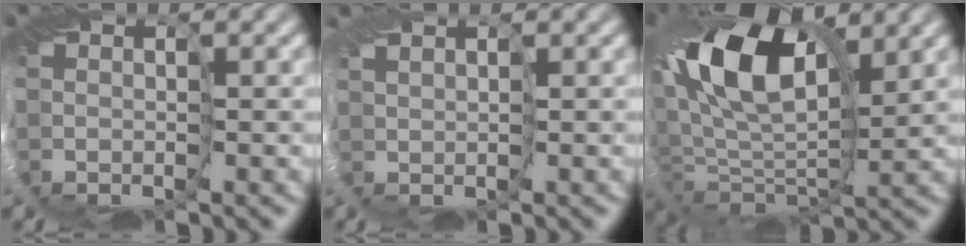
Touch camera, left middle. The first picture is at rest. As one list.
[{"total": 0.9, "force": [0.8, 0.2, 0.4], "torque": [-0.018, 0.006, 0.018]}, {"total": 12.5, "force": [2.4, 6.5, 10.4], "torque": [-0.199, 0.004, 0.036]}]